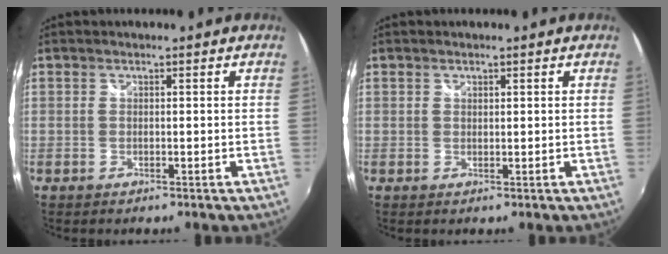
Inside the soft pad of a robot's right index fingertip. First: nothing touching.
{"total": 0.5, "force": [0.4, 0.3, 0.1], "torque": [-0.001, 0.000, 0.007]}